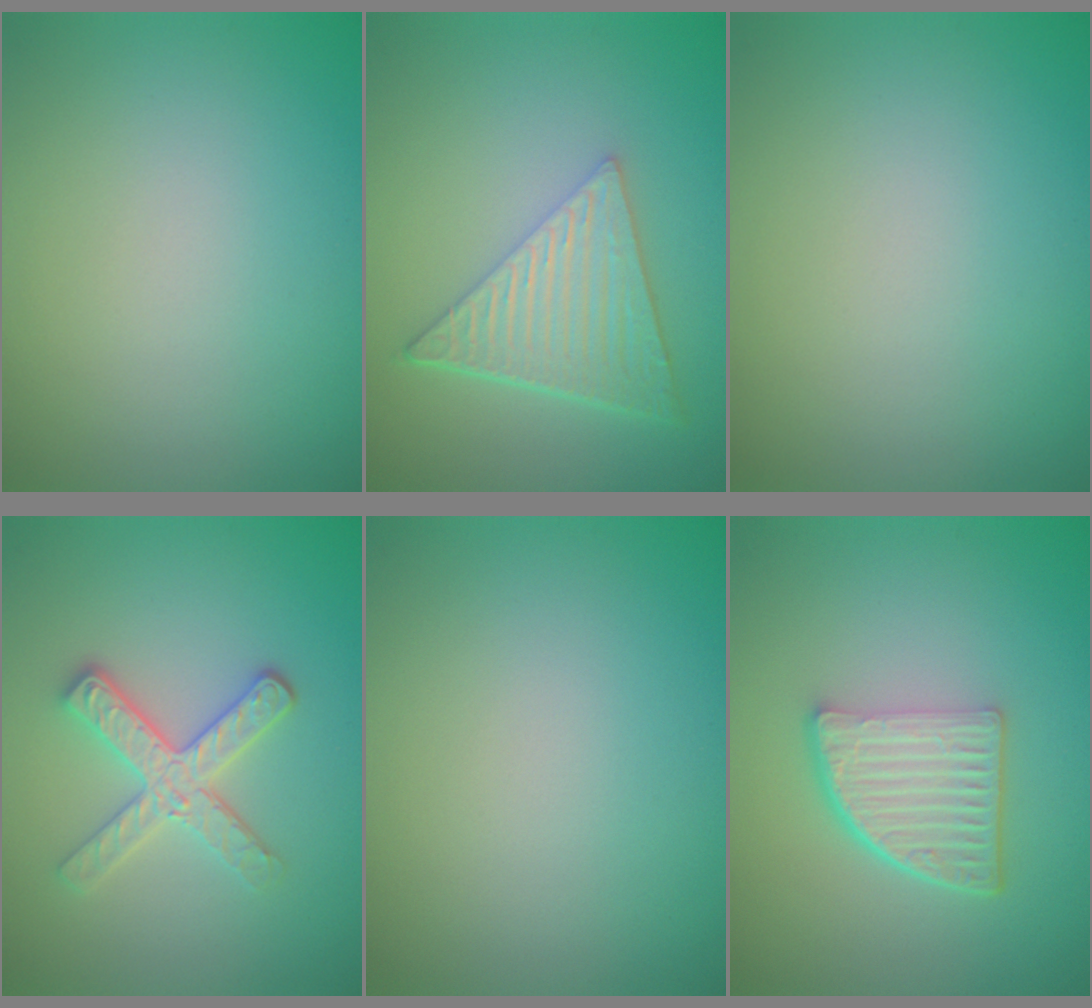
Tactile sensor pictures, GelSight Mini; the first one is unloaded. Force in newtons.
{"total": 6.4, "press": 4.3, "slide": 4.7}
{"total": 0.0}
{"total": 3.4, "press": 3.0, "slide": 1.6}
{"total": 0.0}
{"total": 5.2, "press": 3.6, "slide": 3.7}